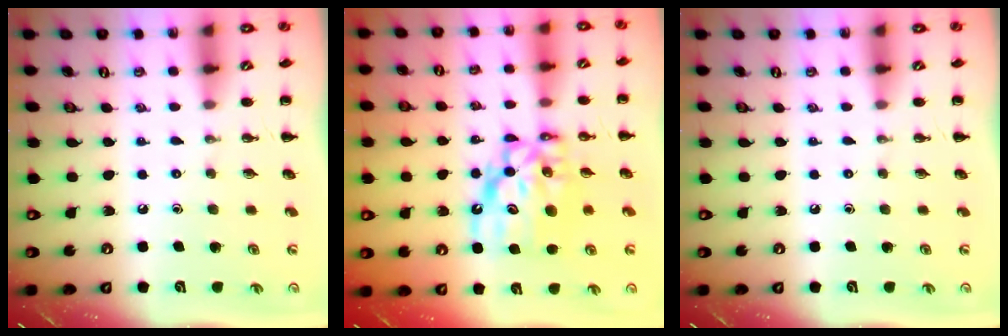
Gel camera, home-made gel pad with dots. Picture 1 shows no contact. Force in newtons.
{"total": 11.3, "press": 10.8, "slide": 3.3}
{"total": 0.0}